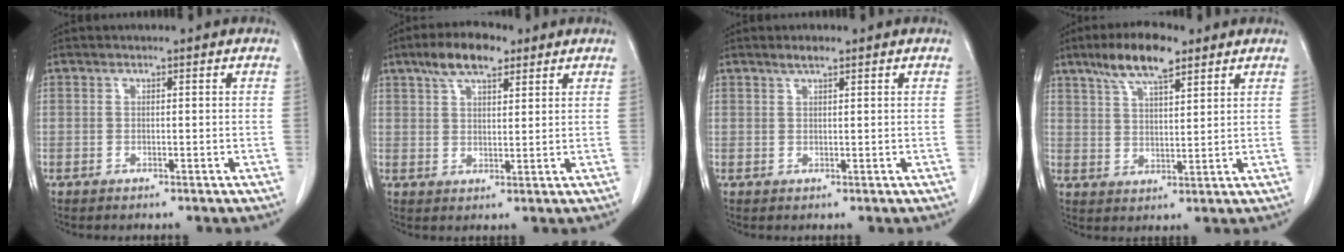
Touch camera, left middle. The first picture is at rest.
{"total": 7.5, "force": [5.0, 2.6, 5.1], "torque": [-0.096, 0.015, 0.088]}
{"total": 1.5, "force": [1.2, 0.2, 0.9], "torque": [-0.022, 0.002, 0.025]}
{"total": 9.3, "force": [6.3, 2.3, 6.4], "torque": [-0.121, 0.011, 0.113]}